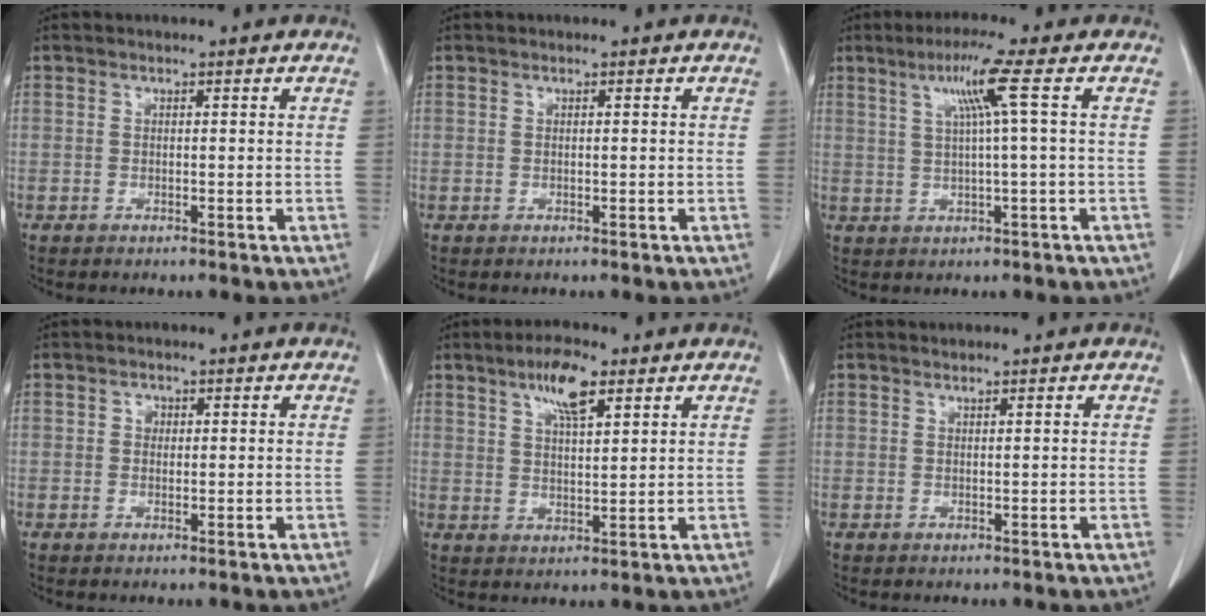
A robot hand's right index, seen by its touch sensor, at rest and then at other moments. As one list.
[{"total": 0.0}, {"total": 6.4, "force": [2.1, -1.2, 5.9], "torque": [-0.112, 0.009, 0.043]}, {"total": 1.7, "force": [0.4, 1.4, 0.9], "torque": [-0.018, 0.005, 0.007]}, {"total": 7.3, "force": [4.2, 2.0, 5.6], "torque": [-0.108, 0.004, 0.075]}, {"total": 0.7, "force": [0.6, 0.2, 0.2], "torque": [-0.007, 0.004, 0.013]}]